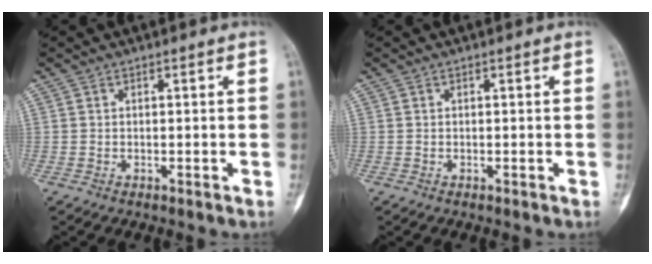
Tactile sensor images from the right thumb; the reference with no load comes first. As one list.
[{"total": 0.0}]